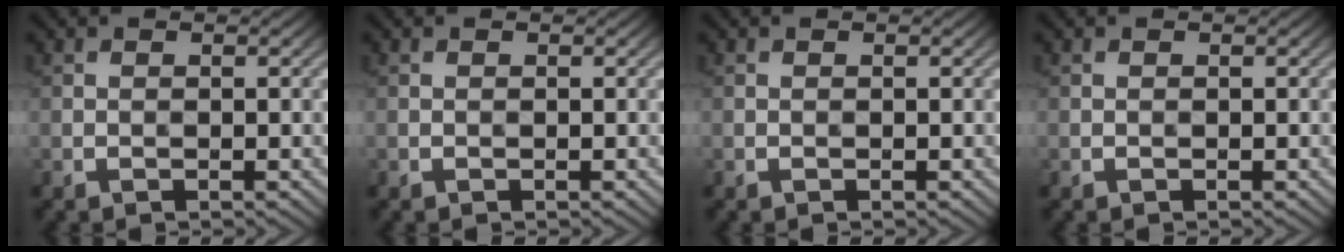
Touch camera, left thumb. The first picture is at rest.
{"total": 0.0}
{"total": 0.0}
{"total": 0.0}